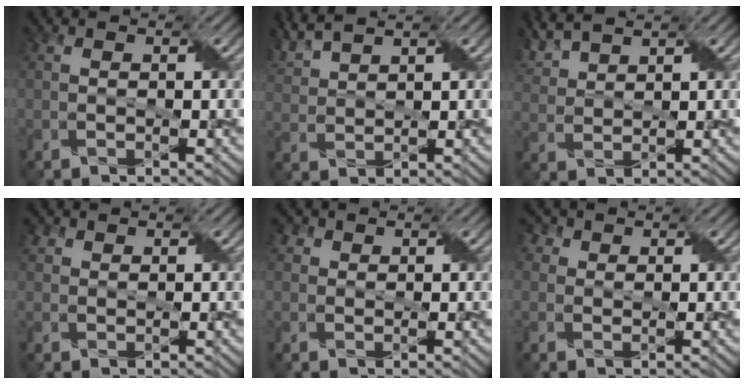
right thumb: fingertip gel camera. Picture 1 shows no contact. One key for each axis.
{"total": 4.4, "fx": 3.8, "fy": 0.7, "fz": 2.1, "tx": -0.064, "ty": 0.018, "tz": 0.084}
{"total": 4.5, "fx": 3.8, "fy": 1.2, "fz": 2.2, "tx": -0.067, "ty": 0.017, "tz": 0.083}
{"total": 1.5, "fx": 0.9, "fy": 1.2, "fz": 0.3, "tx": -0.010, "ty": 0.005, "tz": 0.016}
{"total": 2.2, "fx": 1.3, "fy": 1.6, "fz": 0.6, "tx": -0.018, "ty": 0.002, "tz": 0.015}
{"total": 2.7, "fx": 1.5, "fy": 2.1, "fz": 0.9, "tx": -0.030, "ty": 0.003, "tz": 0.018}